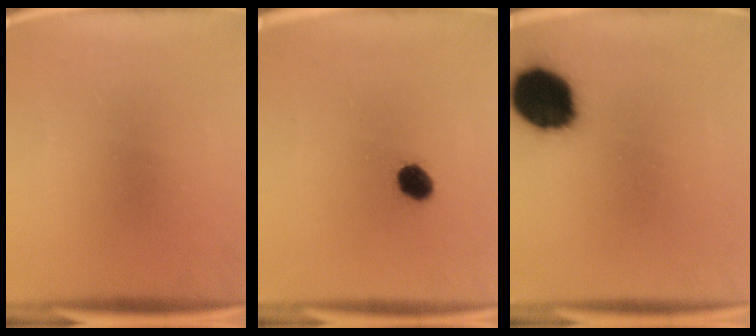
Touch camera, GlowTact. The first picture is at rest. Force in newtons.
{"total": 4.7}
{"total": 17.9}